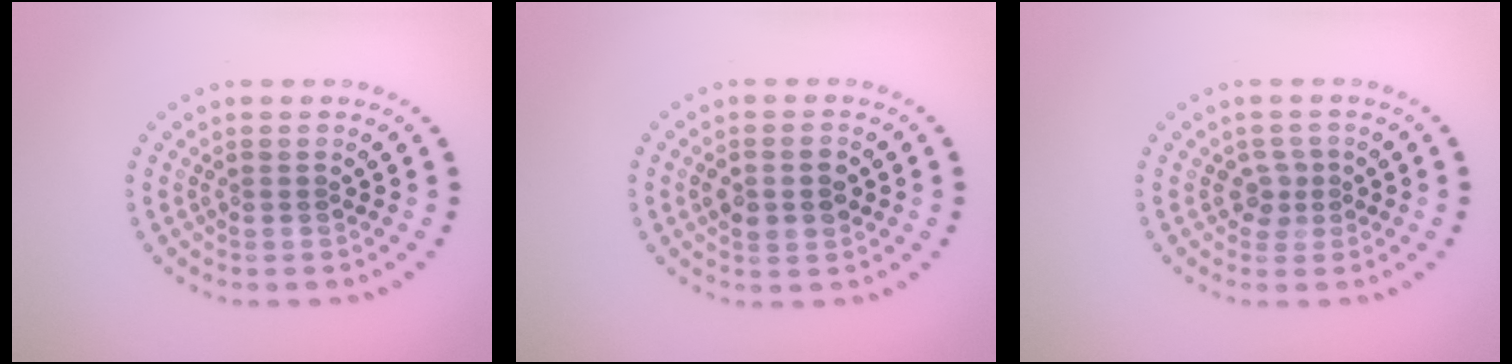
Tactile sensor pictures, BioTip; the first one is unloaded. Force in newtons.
{"total": 2.7, "press": 2.7, "slide": 0.1}
{"total": 1.6, "press": 1.3, "slide": 1.0}